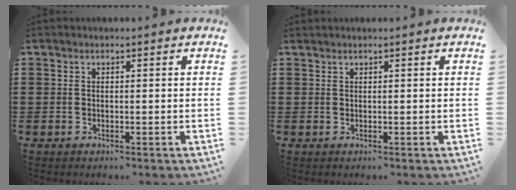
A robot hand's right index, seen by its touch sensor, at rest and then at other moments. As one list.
[{"total": 0.0}]